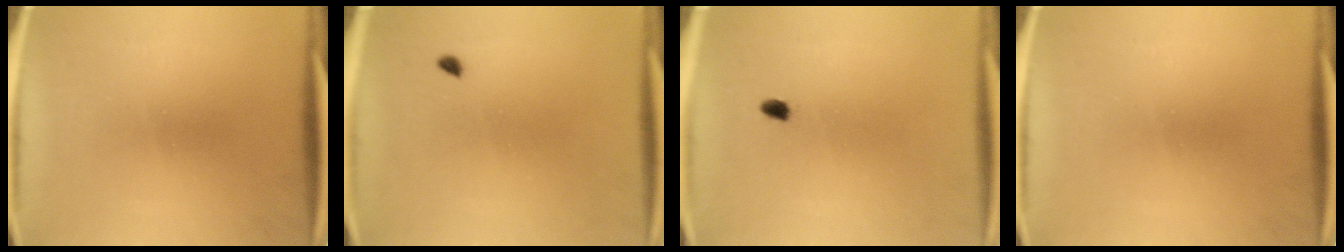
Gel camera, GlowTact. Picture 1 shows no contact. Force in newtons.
{"total": 0.8}
{"total": 1.2}
{"total": 0.0}